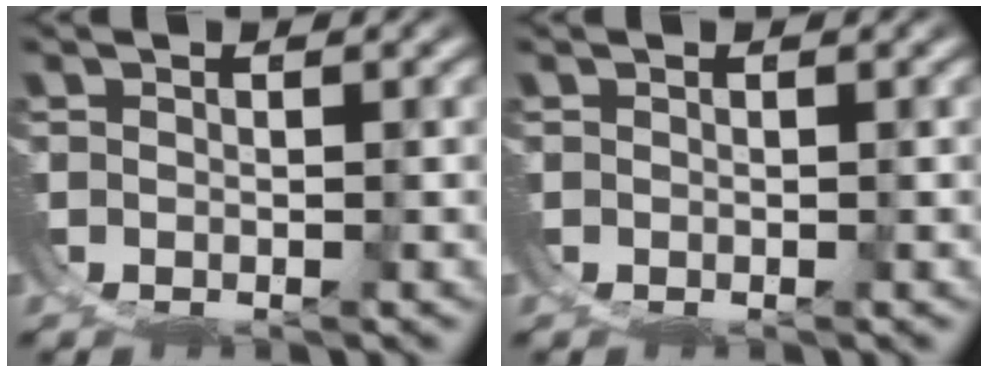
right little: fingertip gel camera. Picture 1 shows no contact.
{"total": 0.0}